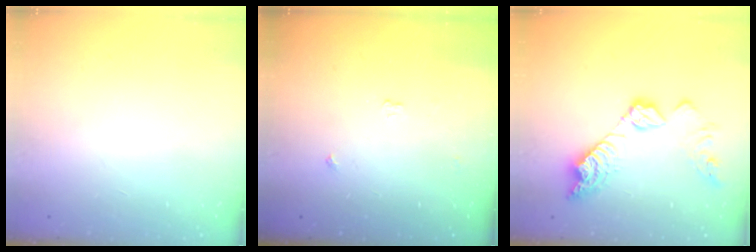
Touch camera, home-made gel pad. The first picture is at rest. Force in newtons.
{"total": 2.8, "press": 2.8, "slide": 0.5}
{"total": 15.8, "press": 15.7, "slide": 0.8}